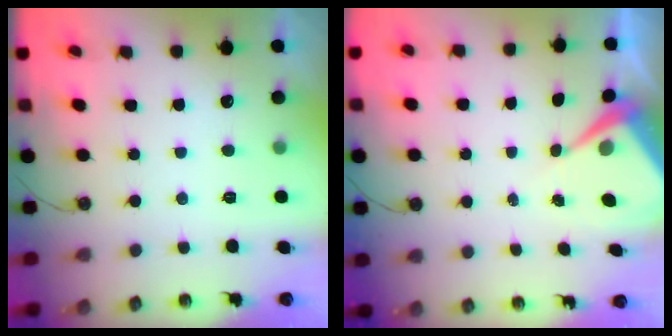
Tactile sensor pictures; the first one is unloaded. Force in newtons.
{"total": 5.6, "press": 5.6, "slide": 0.5}